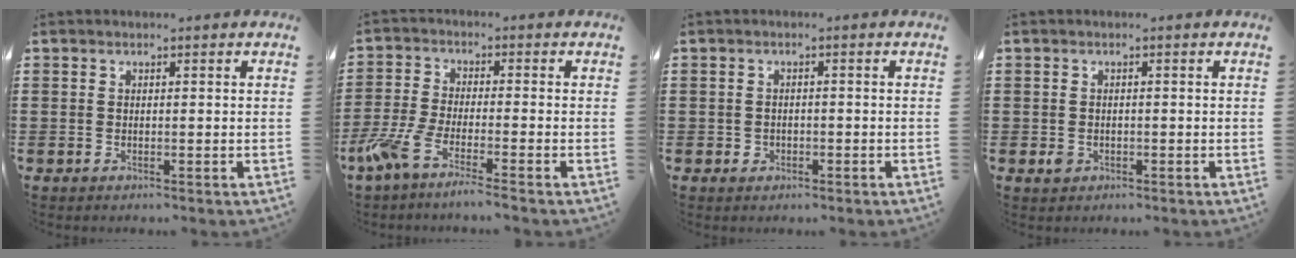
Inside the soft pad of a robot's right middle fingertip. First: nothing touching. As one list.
[{"total": 5.1, "force": [-4.0, 0.0, 3.1], "torque": [-0.089, -0.022, -0.083]}, {"total": 1.0, "force": [-0.5, 0.8, 0.3], "torque": [-0.009, 0.003, -0.011]}, {"total": 1.2, "force": [-0.5, 1.0, 0.7], "torque": [-0.022, -0.001, -0.012]}]